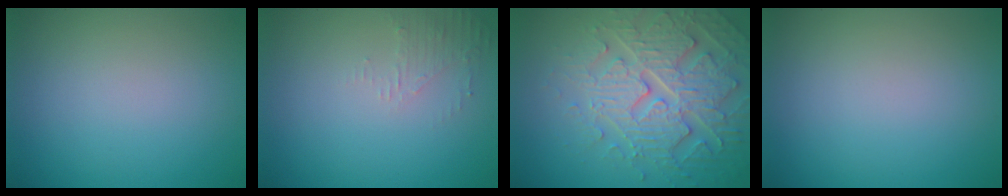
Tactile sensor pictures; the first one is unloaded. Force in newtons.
{"total": 1.6, "press": 1.5, "slide": 0.4}
{"total": 5.5, "press": 5.3, "slide": 1.4}
{"total": 0.0}